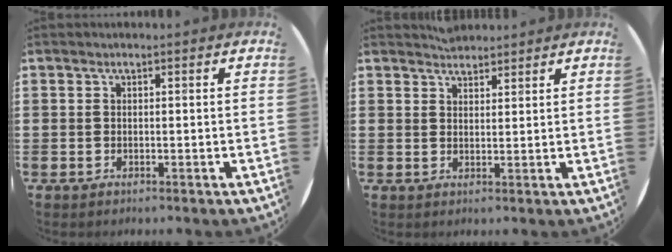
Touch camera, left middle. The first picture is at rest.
{"total": 2.2, "force": [2.2, 0.5, -0.1], "torque": [-0.001, 0.002, 0.042]}